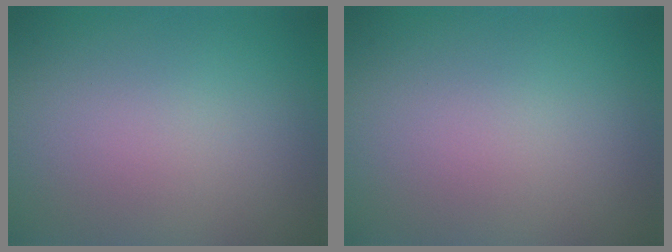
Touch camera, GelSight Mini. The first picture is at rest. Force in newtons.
{"total": 0.0}